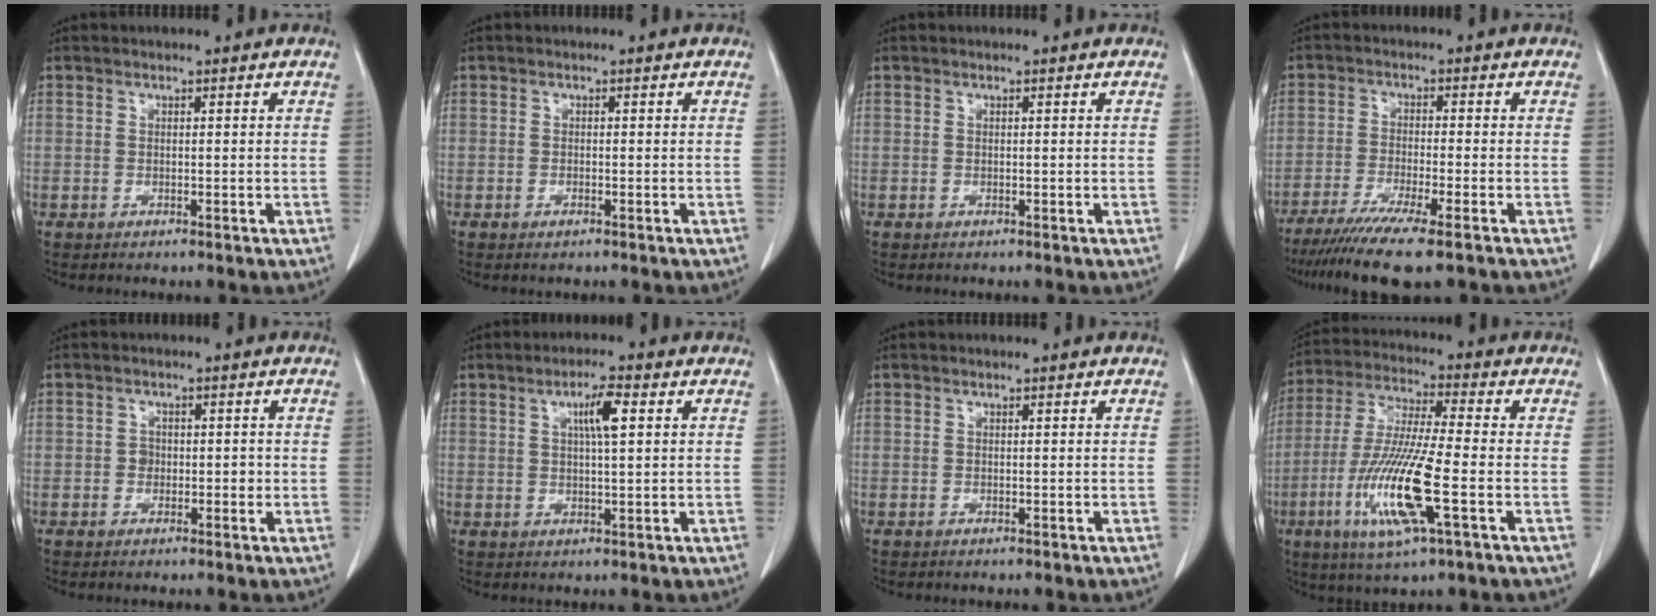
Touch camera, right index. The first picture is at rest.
{"total": 0.8, "force": [-0.5, 0.2, 0.5], "torque": [-0.011, -0.001, -0.005]}
{"total": 0.0}
{"total": 10.2, "force": [-7.7, -0.1, 6.8], "torque": [-0.109, -0.026, -0.124]}
{"total": 2.0, "force": [-0.3, 1.6, 1.2], "torque": [-0.015, 0.006, -0.005]}
{"total": 4.6, "force": [1.5, 0.4, 4.3], "torque": [-0.077, 0.002, 0.026]}
{"total": 0.0}
{"total": 14.7, "force": [-4.5, 0.9, 13.9], "torque": [-0.290, -0.020, -0.087]}